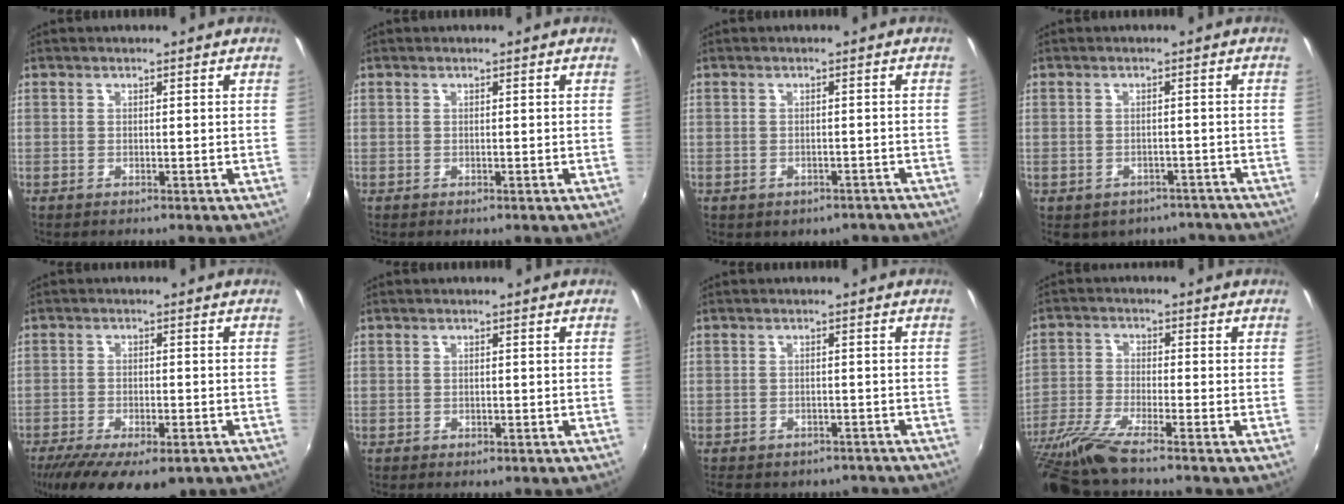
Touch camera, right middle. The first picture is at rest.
{"total": 0.0}
{"total": 5.4, "force": [-3.8, 3.4, 2.0], "torque": [-0.047, -0.014, -0.036]}
{"total": 11.7, "force": [-8.4, 6.8, 4.3], "torque": [-0.095, -0.011, -0.097]}
{"total": 15.1, "force": [-10.4, 5.5, 9.4], "torque": [-0.194, -0.052, -0.156]}
{"total": 1.2, "force": [-0.7, 0.9, 0.4], "torque": [-0.010, -0.004, -0.010]}
{"total": 8.8, "force": [-7.0, 4.2, 3.2], "torque": [-0.074, -0.018, -0.086]}
{"total": 10.1, "force": [-8.5, -0.5, 5.4], "torque": [-0.124, -0.032, -0.161]}